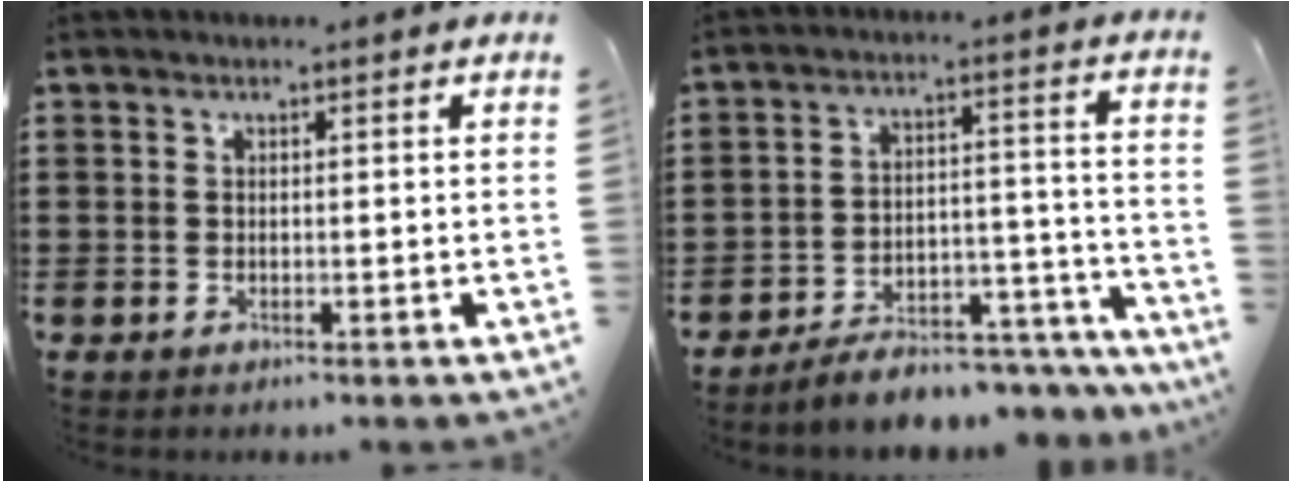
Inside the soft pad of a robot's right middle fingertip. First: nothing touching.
{"total": 6.1, "force": [-5.8, 1.1, 1.3], "torque": [-0.017, 0.016, -0.111]}